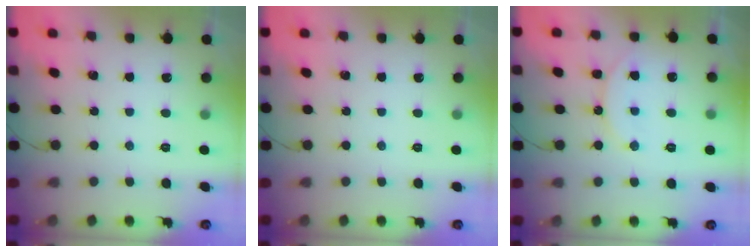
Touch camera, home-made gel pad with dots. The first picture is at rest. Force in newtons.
{"total": 0.0}
{"total": 10.9, "press": 10.9, "slide": 1.2}